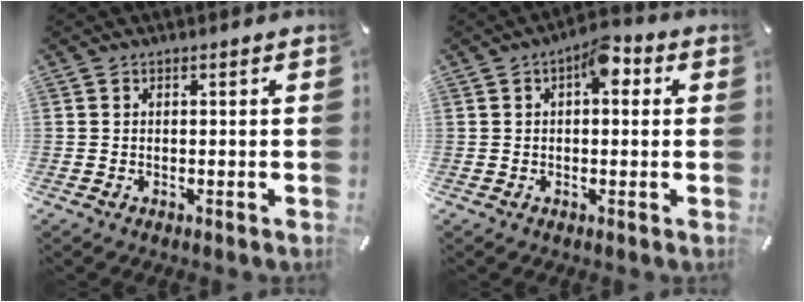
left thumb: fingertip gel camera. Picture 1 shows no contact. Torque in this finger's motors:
{"motor_torque": [0.76, 1.08, 0.56, -0.39, 0.21]}